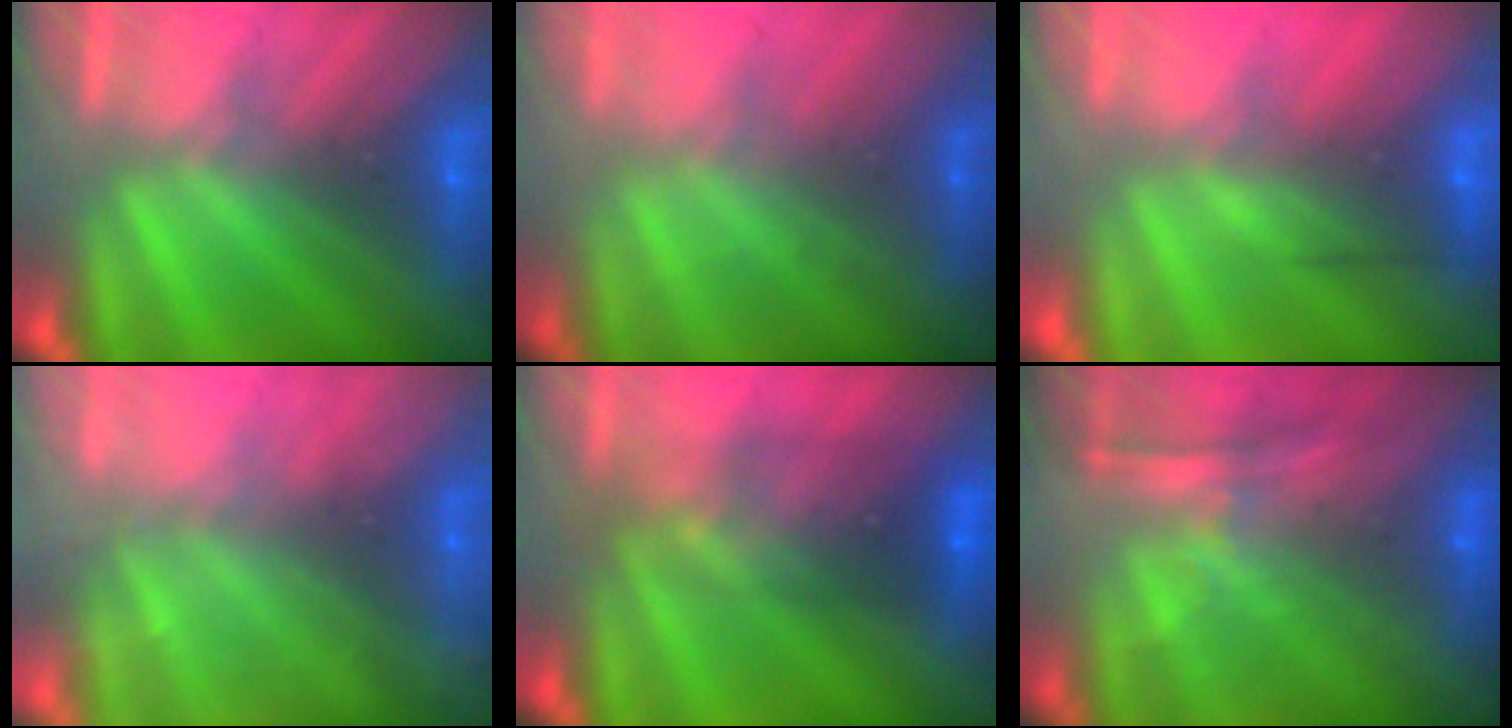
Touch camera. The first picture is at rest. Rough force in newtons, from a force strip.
{"total": 1.4}
{"total": 3.0}
{"total": 2.3}
{"total": 7.2}
{"total": 7.2}